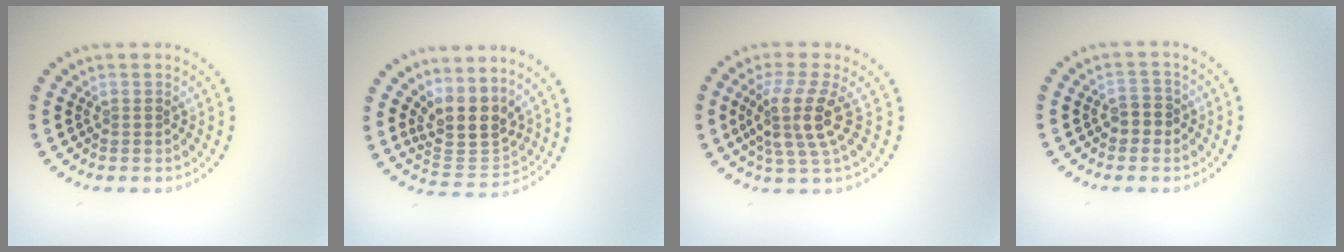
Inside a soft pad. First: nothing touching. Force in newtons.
{"total": 4.3, "press": 3.6, "slide": 2.3}
{"total": 4.0, "press": 3.1, "slide": 2.5}
{"total": 1.9, "press": 1.8, "slide": 0.5}